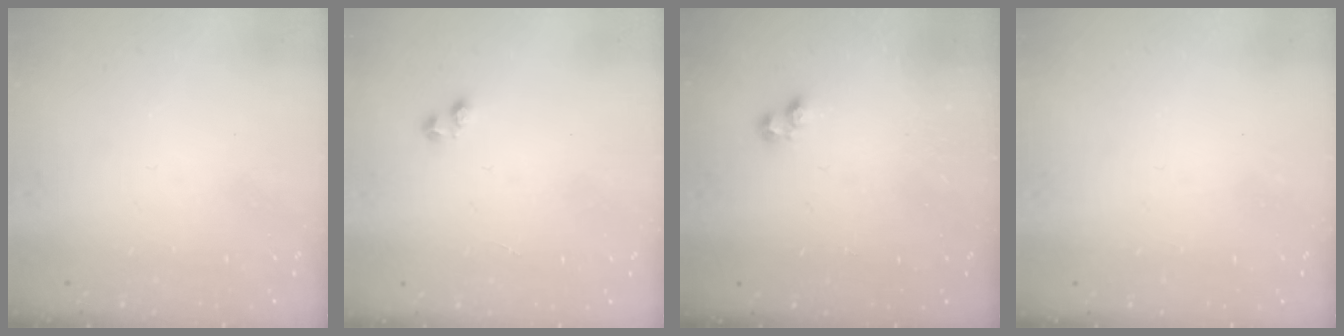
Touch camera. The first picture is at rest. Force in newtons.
{"total": 1.4, "press": 1.4, "slide": 0.5}
{"total": 1.4, "press": 1.2, "slide": 0.7}
{"total": 0.8, "press": 0.7, "slide": 0.3}